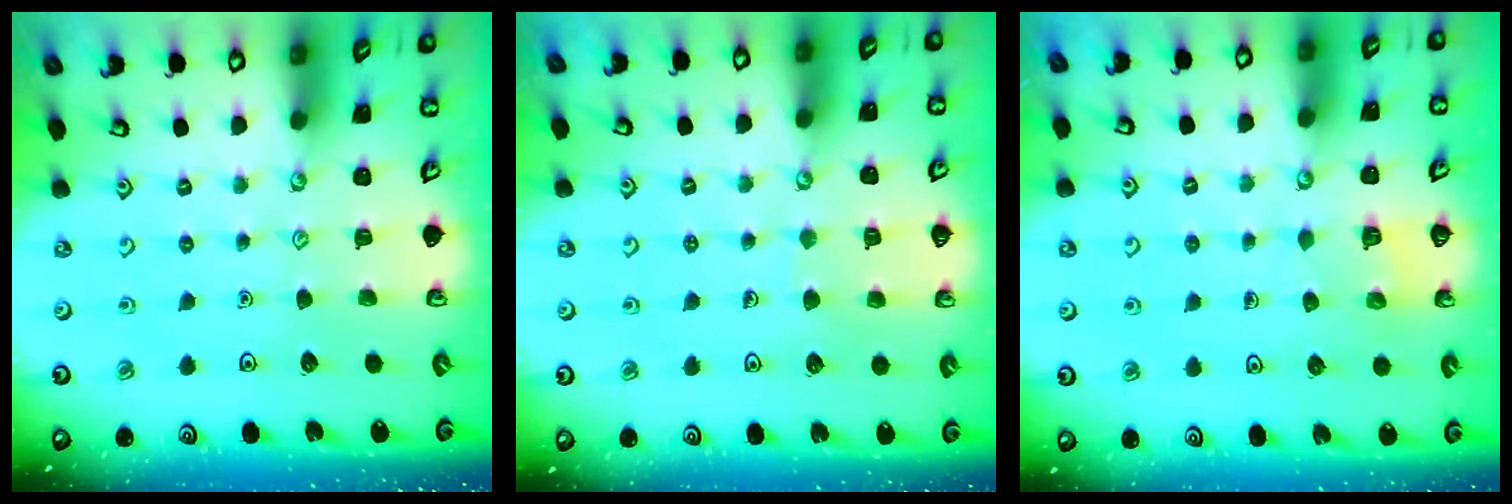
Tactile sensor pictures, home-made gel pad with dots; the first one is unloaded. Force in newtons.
{"total": 4.6, "press": 4.6, "slide": 0.3}
{"total": 3.2, "press": 3.2, "slide": 0.2}